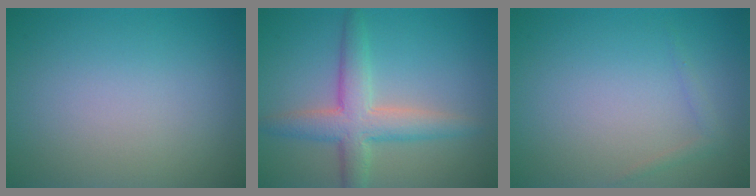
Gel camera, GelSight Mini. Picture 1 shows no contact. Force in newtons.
{"total": 4.7, "press": 4.7, "slide": 0.3}
{"total": 0.7, "press": 0.7, "slide": 0.1}